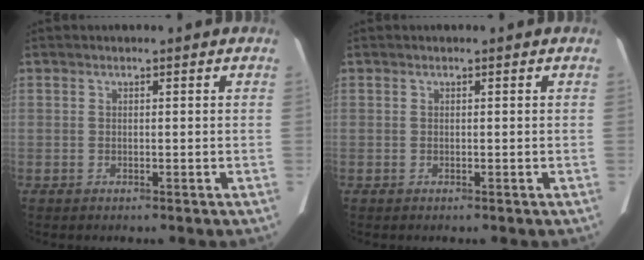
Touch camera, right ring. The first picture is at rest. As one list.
[{"total": 0.0}]